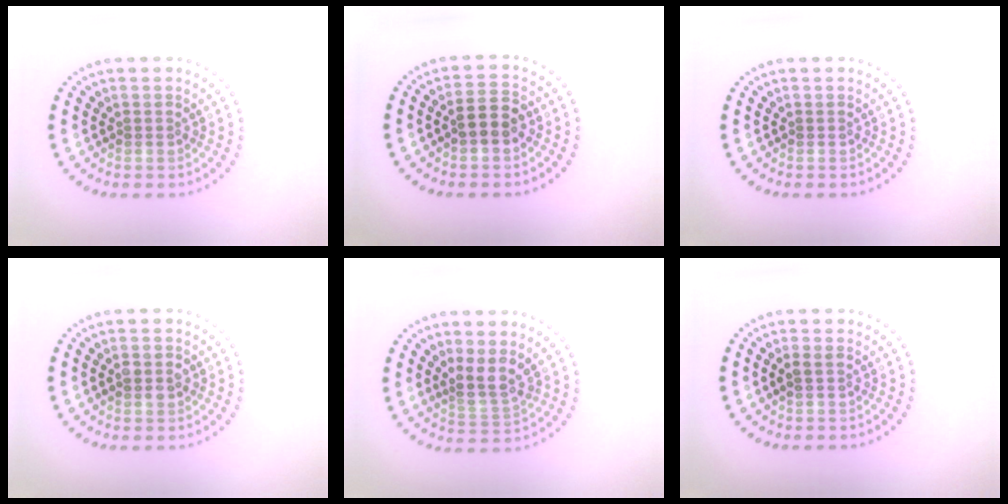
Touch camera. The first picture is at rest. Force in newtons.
{"total": 2.6, "press": 2.6, "slide": 0.5}
{"total": 0.0}
{"total": 1.8, "press": 1.8, "slide": 0.1}
{"total": 2.6, "press": 2.1, "slide": 1.7}
{"total": 0.7, "press": 0.7, "slide": 0.0}